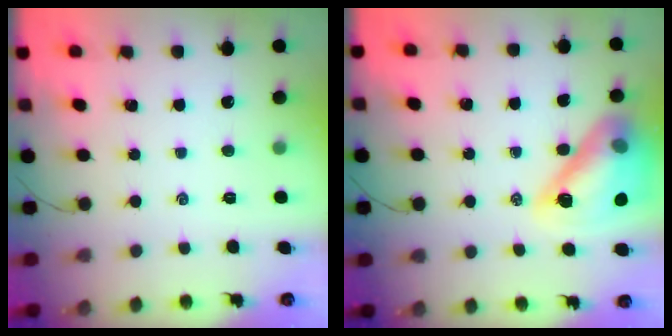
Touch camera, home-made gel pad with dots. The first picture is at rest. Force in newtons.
{"total": 18.1, "press": 17.7, "slide": 3.8}